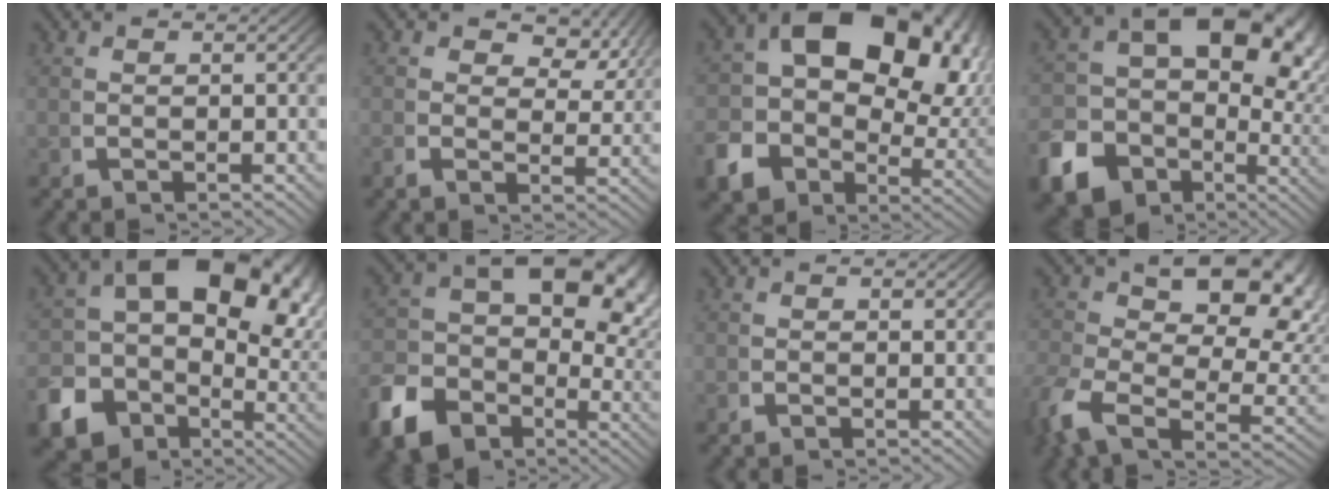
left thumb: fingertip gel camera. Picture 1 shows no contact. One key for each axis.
{"total": 5.7, "fx": 2.9, "fy": 3.3, "fz": 3.6, "tx": -0.047, "ty": 0.001, "tz": 0.035}
{"total": 19.1, "fx": 0.6, "fy": 14.5, "fz": 12.5, "tx": -0.233, "ty": -0.026, "tz": 0.002}
{"total": 18.0, "fx": -3.2, "fy": 14.0, "fz": 10.8, "tx": -0.182, "ty": -0.028, "tz": -0.059}
{"total": 18.2, "fx": -1.5, "fy": 14.0, "fz": 11.5, "tx": -0.196, "ty": -0.022, "tz": -0.036}
{"total": 14.5, "fx": -2.7, "fy": 10.6, "fz": 9.6, "tx": -0.157, "ty": -0.018, "tz": -0.047}
{"total": 0.6, "fx": 0.1, "fy": 0.5, "fz": 0.3, "tx": -0.004, "ty": -0.001, "tz": -0.003}
{"total": 10.4, "fx": 1.2, "fy": 6.2, "fz": 8.3, "tx": -0.140, "ty": -0.034, "tz": 0.021}